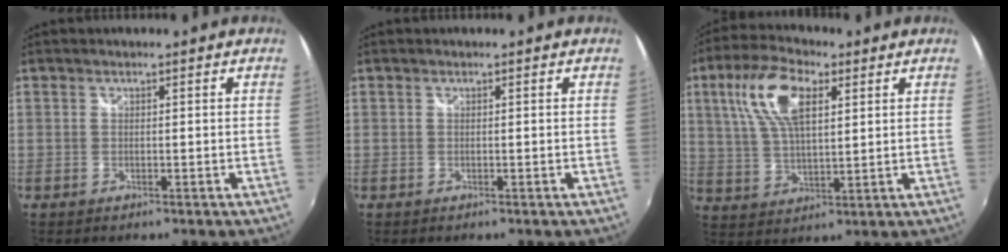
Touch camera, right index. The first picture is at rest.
{"total": 0.0}
{"total": 12.4, "force": [4.9, 5.5, 9.9], "torque": [-0.197, 0.021, 0.092]}